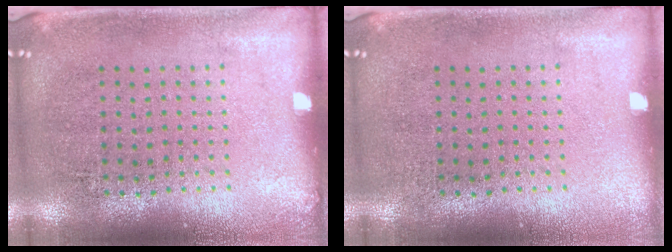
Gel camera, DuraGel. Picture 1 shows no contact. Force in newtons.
{"total": 0.0}